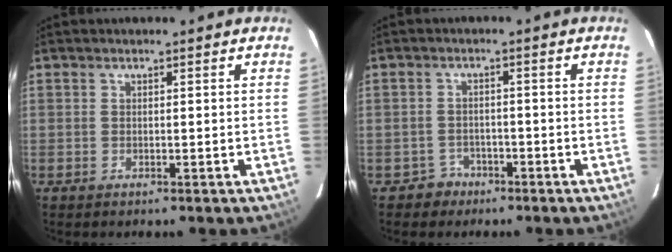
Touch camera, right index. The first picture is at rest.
{"total": 3.5, "force": [-2.2, 2.7, -0.4], "torque": [0.000, 0.017, -0.036]}